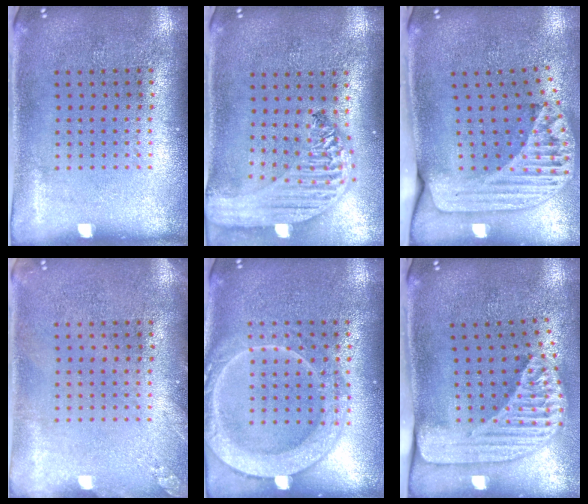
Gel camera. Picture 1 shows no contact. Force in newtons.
{"total": 3.1, "press": 2.4, "slide": 1.9}
{"total": 2.4, "press": 1.8, "slide": 1.7}
{"total": 1.0, "press": 1.0, "slide": 0.1}
{"total": 3.7, "press": 3.7, "slide": 0.5}
{"total": 2.5, "press": 1.7, "slide": 1.8}